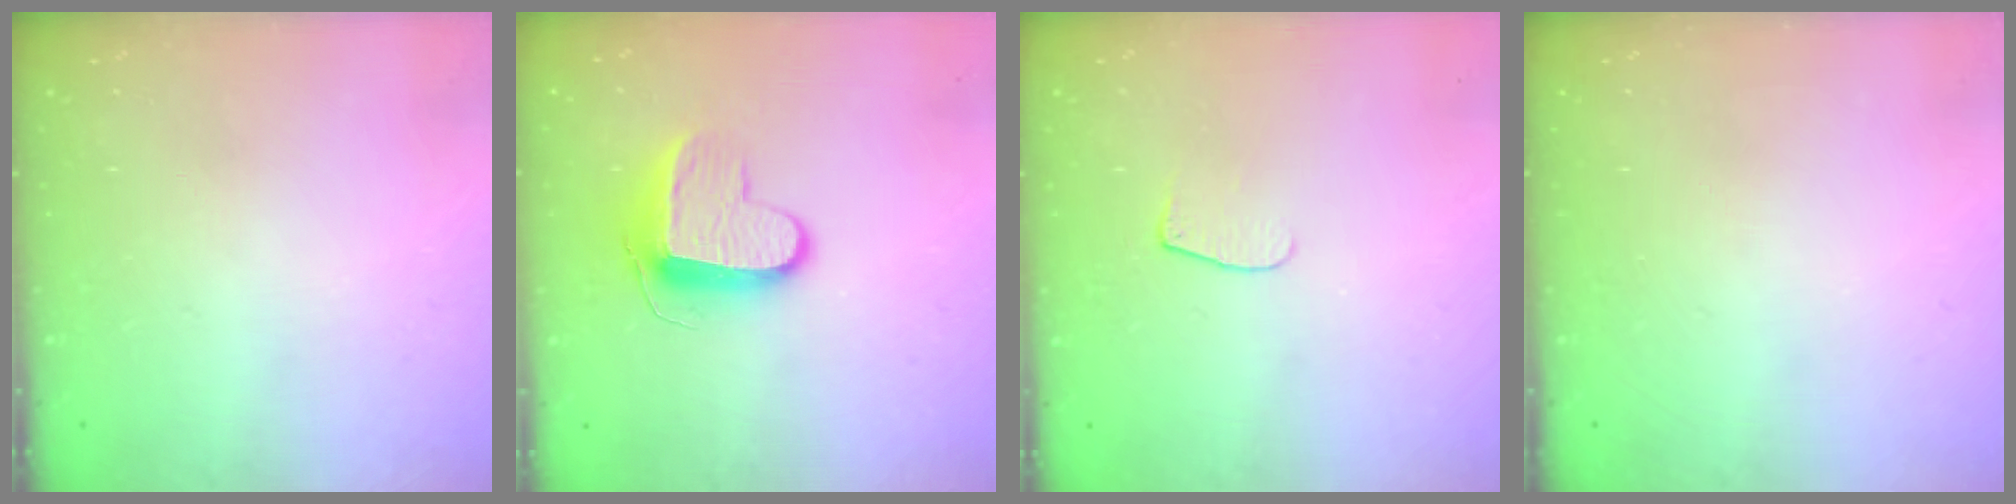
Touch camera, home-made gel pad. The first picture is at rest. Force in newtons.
{"total": 9.8, "press": 9.8, "slide": 0.1}
{"total": 6.2, "press": 6.2, "slide": 0.7}
{"total": 0.0}